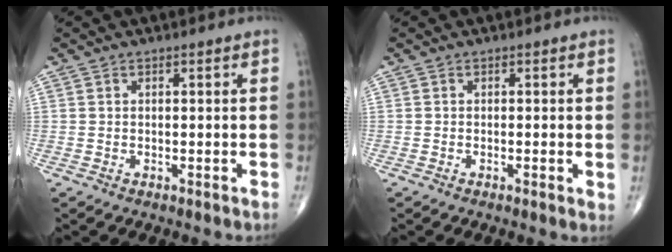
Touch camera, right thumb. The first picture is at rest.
{"total": 1.3, "force": [-0.2, 0.3, 1.3], "torque": [-0.024, -0.005, -0.005]}